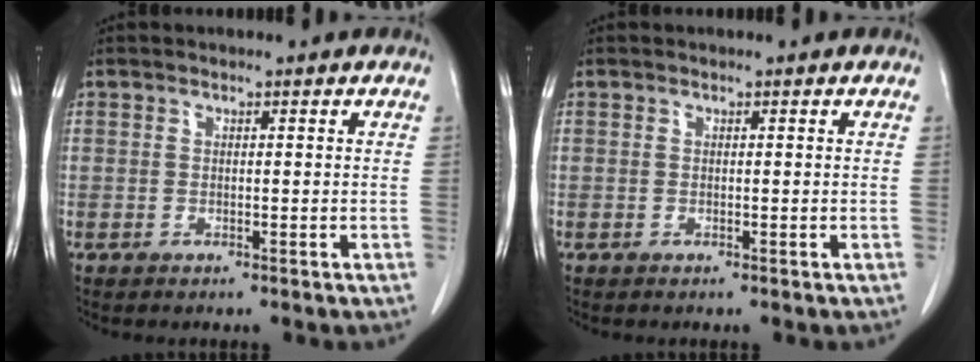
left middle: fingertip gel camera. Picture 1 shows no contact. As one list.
[{"total": 0.0}]